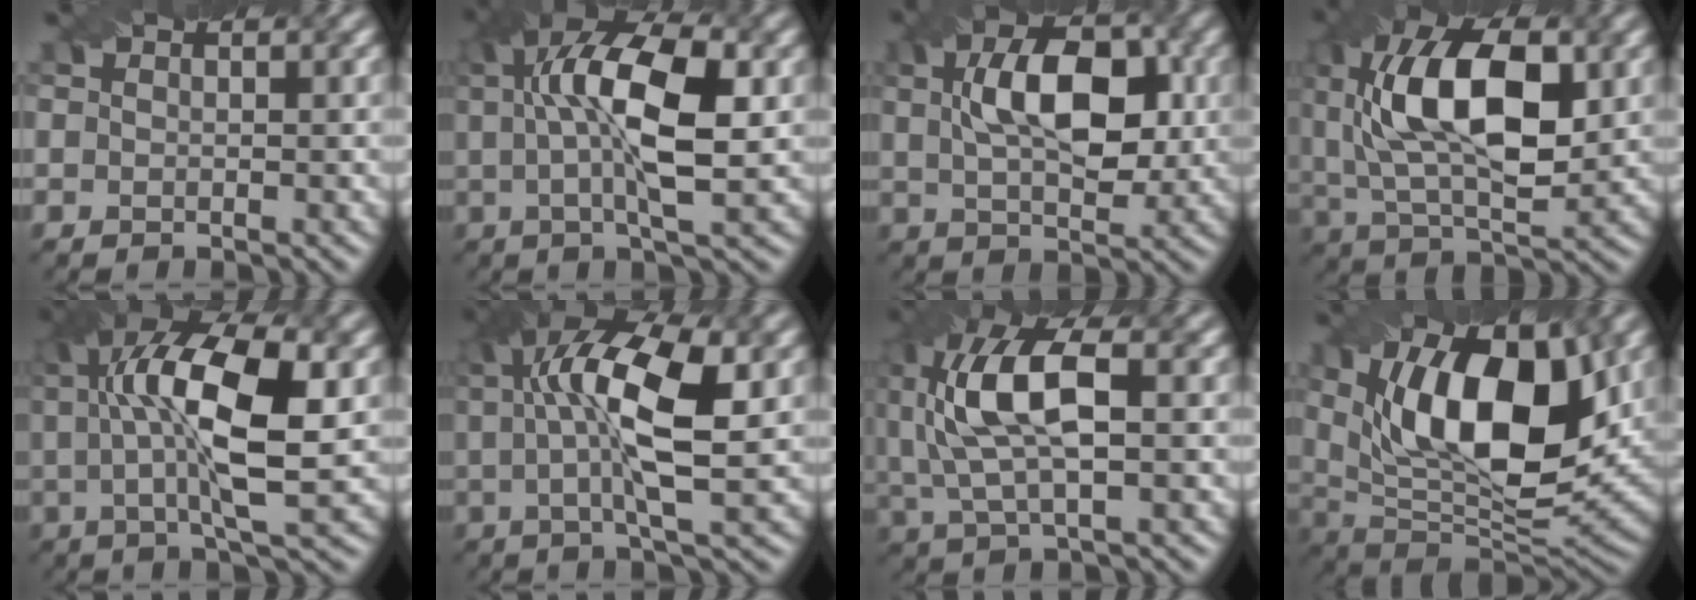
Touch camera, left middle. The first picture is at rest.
{"total": 10.0, "force": [0.9, 3.2, 9.4], "torque": [-0.161, 0.019, 0.023]}
{"total": 8.3, "force": [1.1, 4.3, 7.0], "torque": [-0.118, 0.019, 0.024]}
{"total": 11.7, "force": [1.5, 5.7, 10.1], "torque": [-0.174, 0.021, 0.030]}
{"total": 10.9, "force": [1.2, 3.1, 10.4], "torque": [-0.175, 0.017, 0.031]}
{"total": 10.2, "force": [1.3, 2.9, 9.7], "torque": [-0.169, 0.016, 0.033]}
{"total": 8.9, "force": [0.6, 3.8, 8.0], "torque": [-0.174, 0.024, 0.016]}
{"total": 14.0, "force": [3.4, 6.5, 12.0], "torque": [-0.185, 0.007, 0.058]}